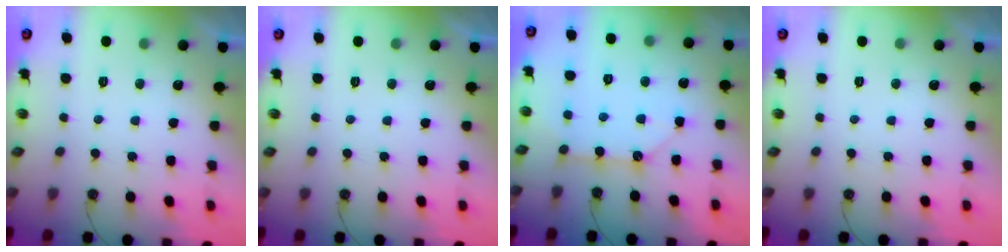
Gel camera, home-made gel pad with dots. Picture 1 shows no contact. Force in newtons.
{"total": 0.0}
{"total": 10.7, "press": 10.6, "slide": 0.9}
{"total": 0.0}